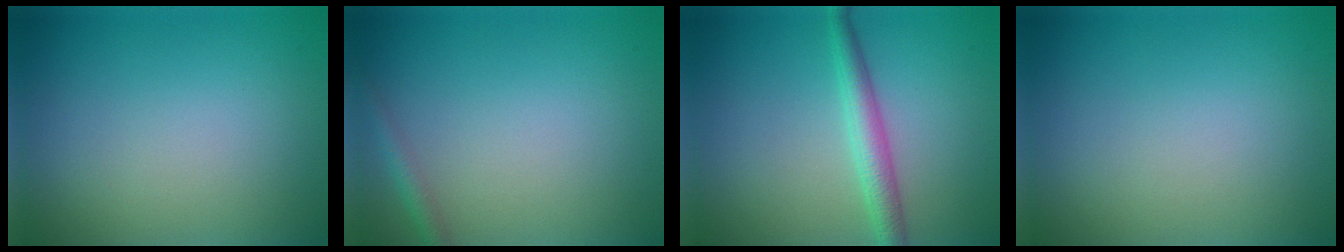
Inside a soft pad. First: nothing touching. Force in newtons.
{"total": 1.4, "press": 1.4, "slide": 0.1}
{"total": 2.9, "press": 2.9, "slide": 0.0}
{"total": 0.0}